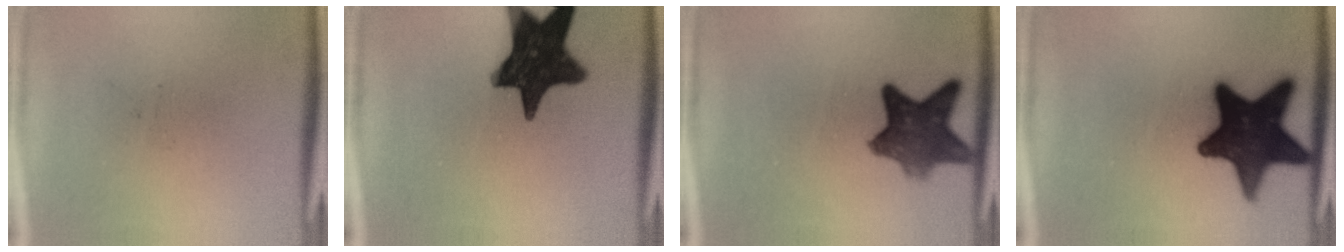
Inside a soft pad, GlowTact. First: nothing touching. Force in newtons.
{"total": 16.4}
{"total": 9.3}
{"total": 19.1}